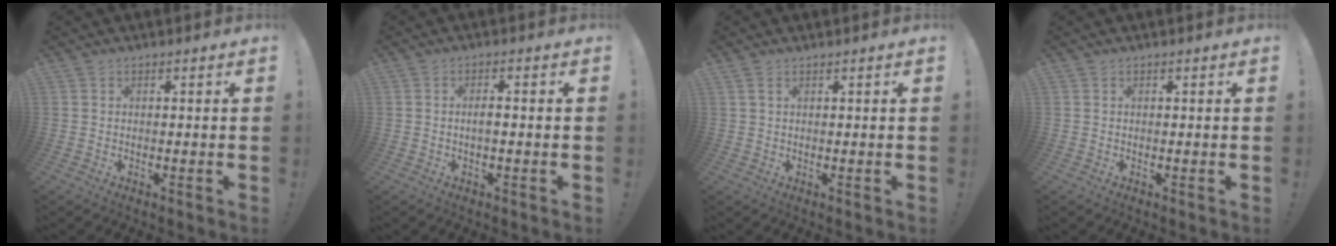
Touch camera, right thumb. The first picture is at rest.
{"total": 2.7, "force": [-0.5, 0.6, 2.6], "torque": [-0.047, 0.005, -0.010]}
{"total": 1.8, "force": [1.1, 0.8, 1.2], "torque": [-0.025, 0.001, 0.020]}
{"total": 0.0}